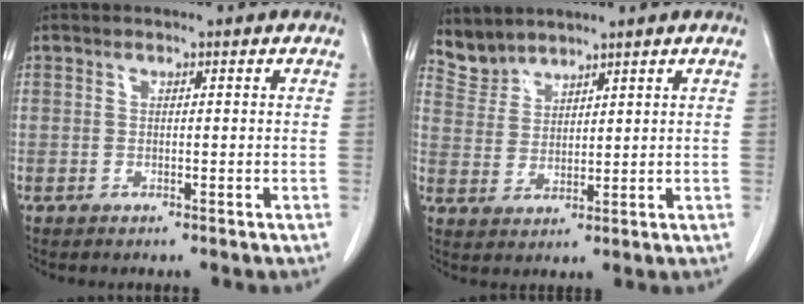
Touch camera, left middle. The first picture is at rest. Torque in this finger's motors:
{"motor_torque": [-0.05, -0.15, -0.06, -0.03]}